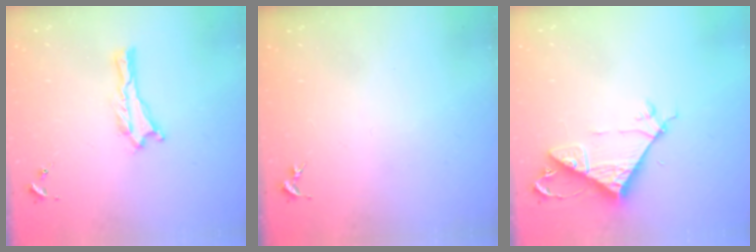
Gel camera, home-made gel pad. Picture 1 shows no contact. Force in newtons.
{"total": 0.0}
{"total": 7.7, "press": 7.7, "slide": 0.7}